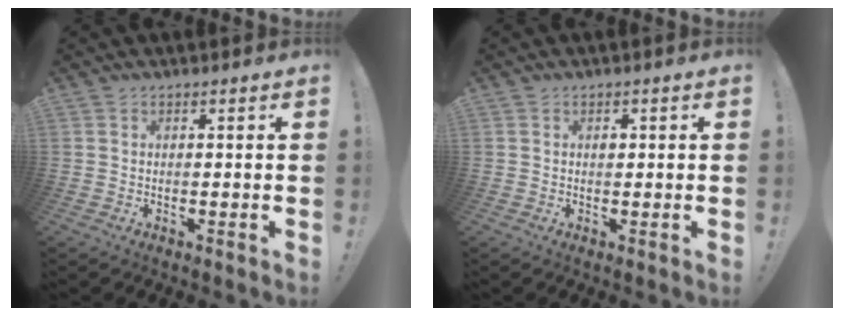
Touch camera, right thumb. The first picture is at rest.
{"total": 0.8, "force": [0.1, 0.6, 0.5], "torque": [0.004, -0.004, 0.000]}